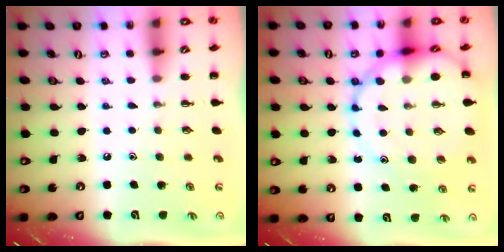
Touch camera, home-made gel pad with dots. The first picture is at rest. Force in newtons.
{"total": 14.6, "press": 14.4, "slide": 2.5}